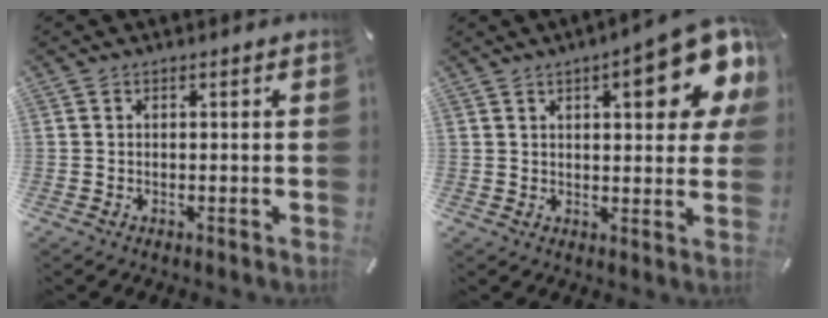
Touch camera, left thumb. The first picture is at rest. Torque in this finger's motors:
{"motor_torque": [2.43, 2.58, 0.58, -0.39, 0.10]}